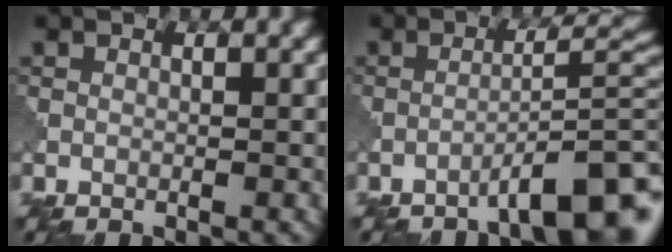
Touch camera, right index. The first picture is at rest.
{"total": 7.4, "force": [-4.9, 1.3, 5.3], "torque": [-0.066, 0.020, -0.077]}